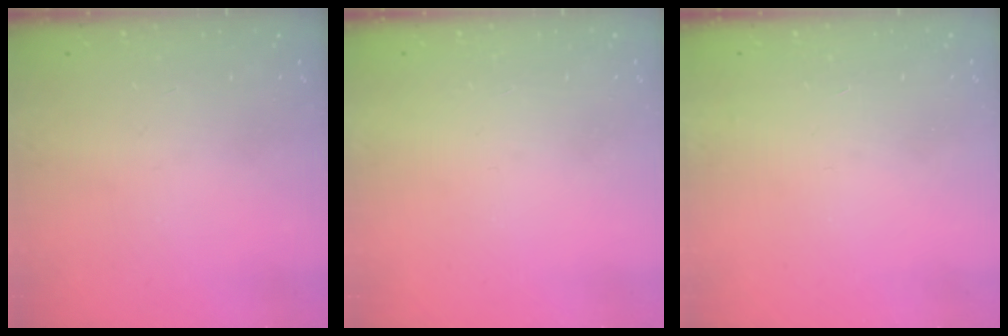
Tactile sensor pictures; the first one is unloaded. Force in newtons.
{"total": 1.5, "press": 1.5, "slide": 0.1}
{"total": 3.4, "press": 3.4, "slide": 0.1}